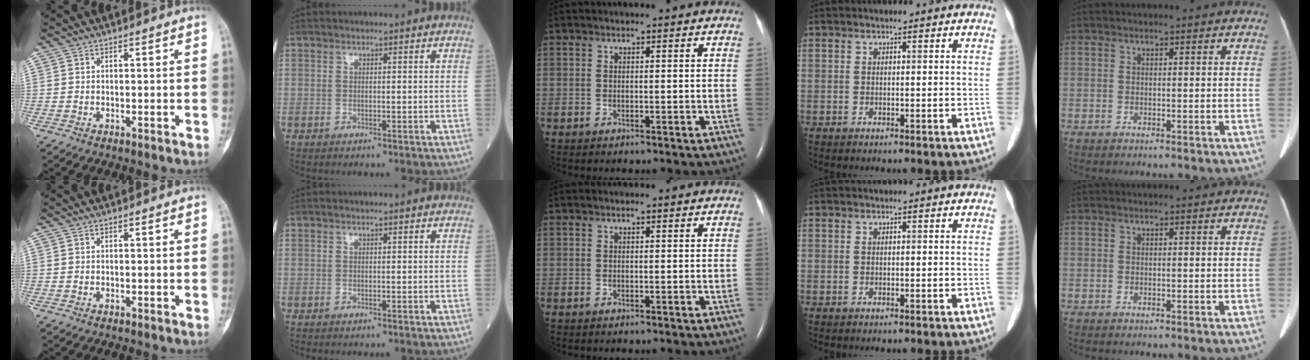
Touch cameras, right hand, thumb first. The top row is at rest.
{}